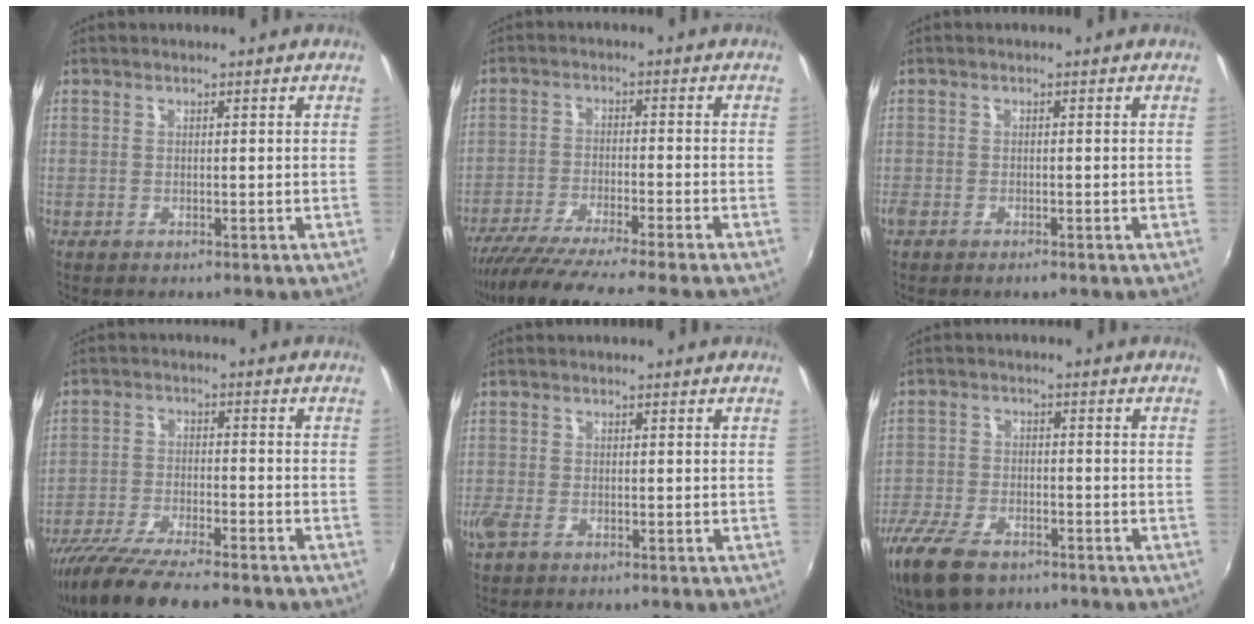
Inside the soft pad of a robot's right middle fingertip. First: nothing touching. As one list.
[{"total": 13.2, "force": [-11.5, -1.6, 6.2], "torque": [-0.123, -0.040, -0.188]}, {"total": 1.9, "force": [-1.5, 0.8, 0.9], "torque": [-0.025, -0.005, -0.030]}, {"total": 15.4, "force": [-12.6, 2.9, 8.4], "torque": [-0.172, -0.042, -0.214]}, {"total": 2.6, "force": [-1.4, 1.3, 1.7], "torque": [-0.038, -0.008, -0.028]}, {"total": 13.3, "force": [-9.0, 6.4, 7.4], "torque": [-0.187, -0.036, -0.168]}]